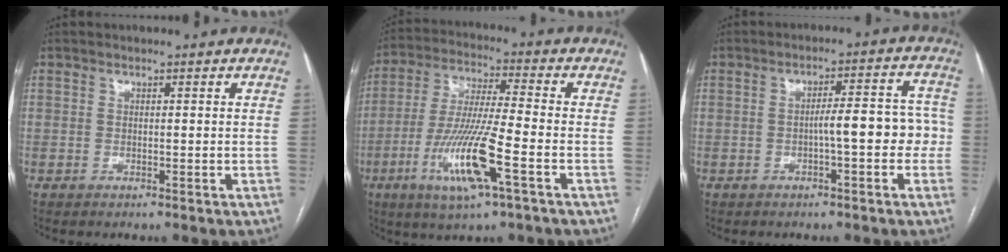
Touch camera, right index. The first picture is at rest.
{"total": 13.8, "force": [-5.3, 0.8, 12.7], "torque": [-0.260, -0.018, -0.097]}
{"total": 6.9, "force": [-1.4, 1.8, 6.5], "torque": [-0.082, 0.036, -0.018]}